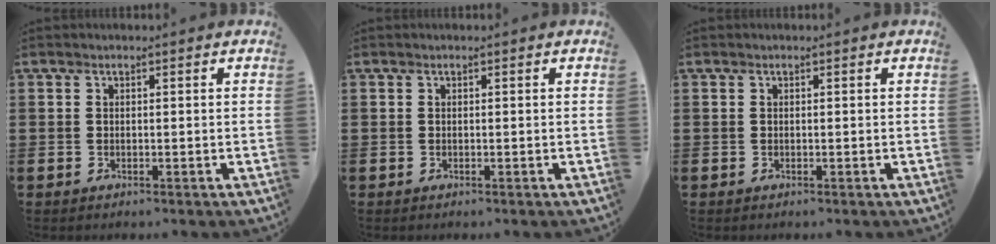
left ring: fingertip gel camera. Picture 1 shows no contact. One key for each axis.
{"total": 0.0}
{"total": 0.0}